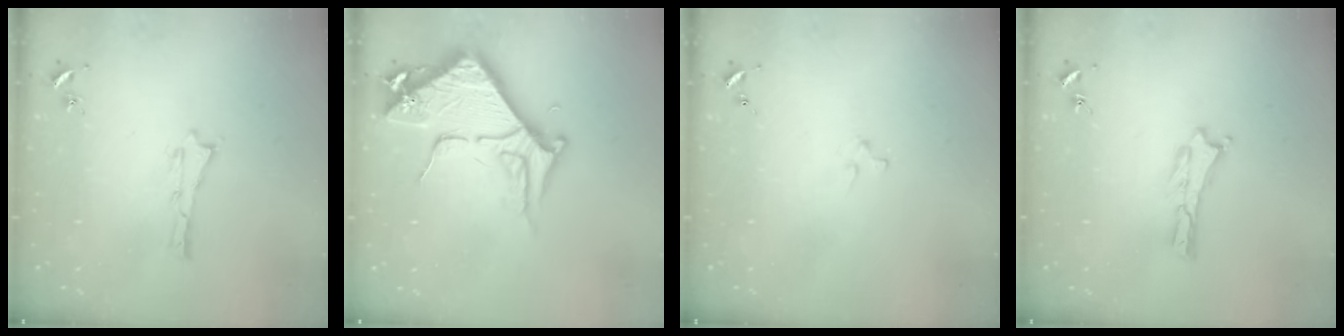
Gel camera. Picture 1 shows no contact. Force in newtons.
{"total": 8.3, "press": 8.2, "slide": 0.9}
{"total": 2.0, "press": 2.0, "slide": 0.2}
{"total": 0.0}